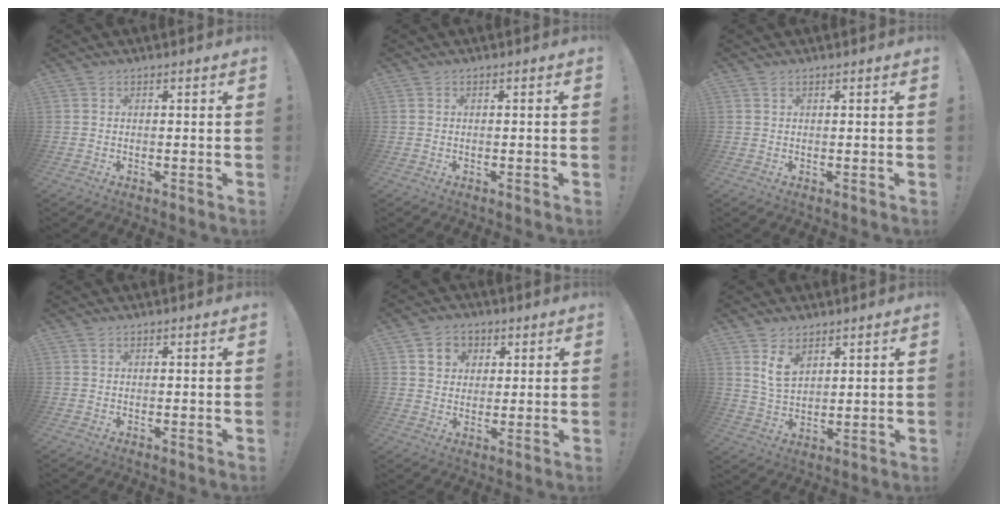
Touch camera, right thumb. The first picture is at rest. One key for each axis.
{"total": 0.7, "fx": -0.5, "fy": -0.2, "fz": 0.4, "tx": -0.011, "ty": 0.002, "tz": -0.010}
{"total": 0.8, "fx": 0.4, "fy": 0.2, "fz": 0.7, "tx": -0.006, "ty": -0.002, "tz": 0.005}
{"total": 0.9, "fx": 0.5, "fy": 0.2, "fz": 0.7, "tx": -0.006, "ty": -0.002, "tz": 0.007}
{"total": 7.0, "fx": 3.0, "fy": 6.0, "fz": 2.0, "tx": -0.027, "ty": -0.009, "tz": 0.059}
{"total": 7.5, "fx": 4.6, "fy": 4.7, "fz": 3.6, "tx": -0.061, "ty": -0.023, "tz": 0.087}